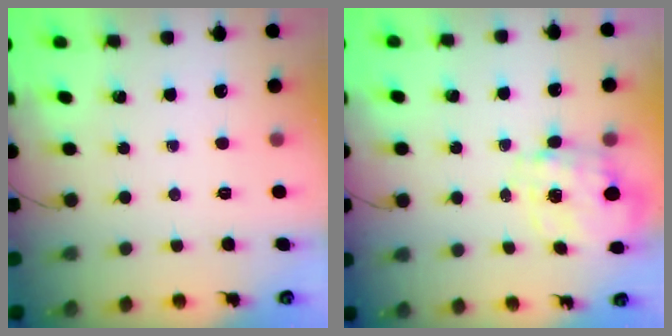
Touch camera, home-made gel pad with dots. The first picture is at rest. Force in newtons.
{"total": 2.5, "press": 2.3, "slide": 1.0}